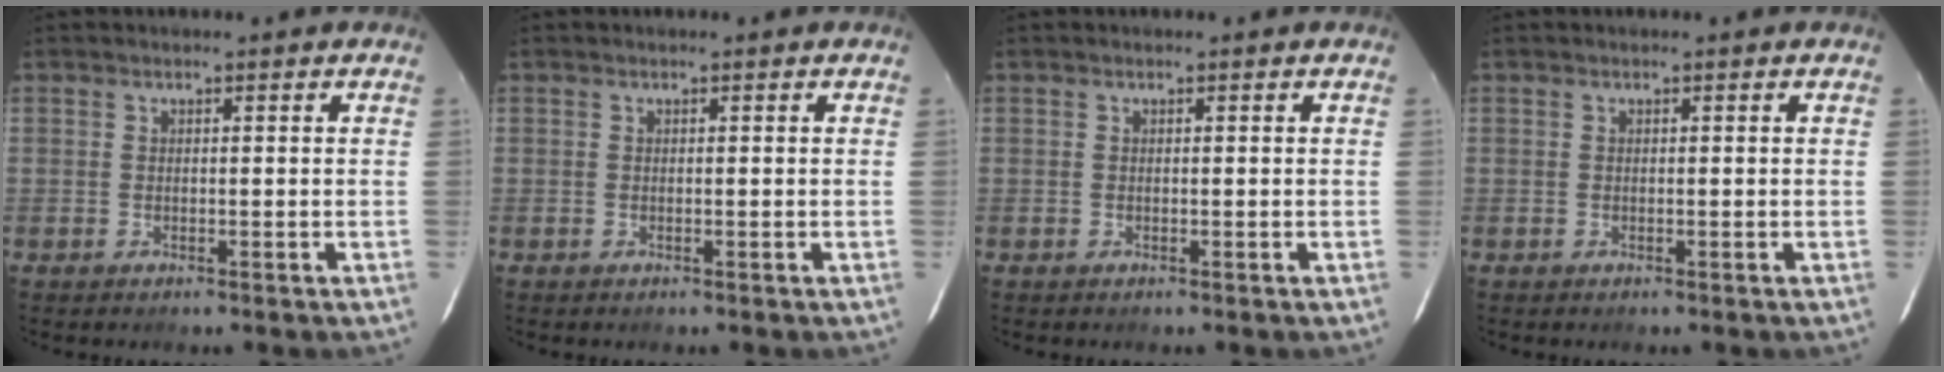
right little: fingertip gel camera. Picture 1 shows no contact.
{"total": 0.0}
{"total": 0.0}
{"total": 0.0}